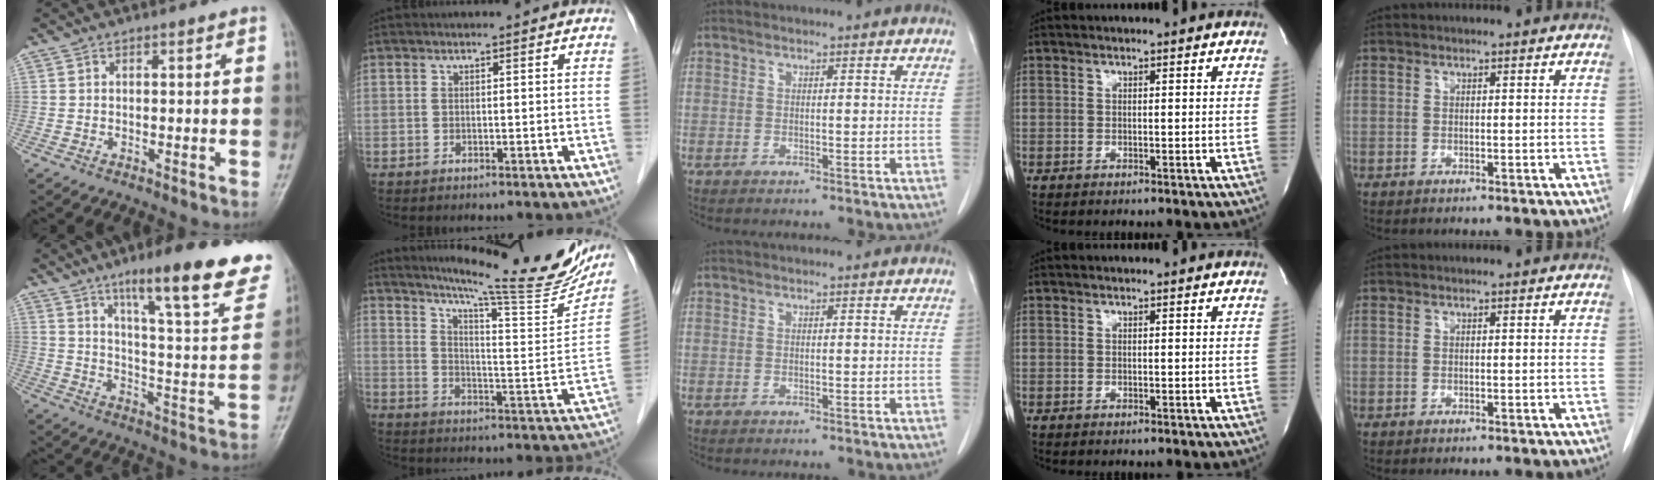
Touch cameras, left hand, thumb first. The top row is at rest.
{"thumb": {"total": 22.7, "force": [14.4, 4.2, 17.1], "torque": [-0.214, -0.059, 0.214]}, "index": {"total": 22.8, "force": [19.9, 1.4, 11.1], "torque": [-0.168, -0.052, 0.264]}}